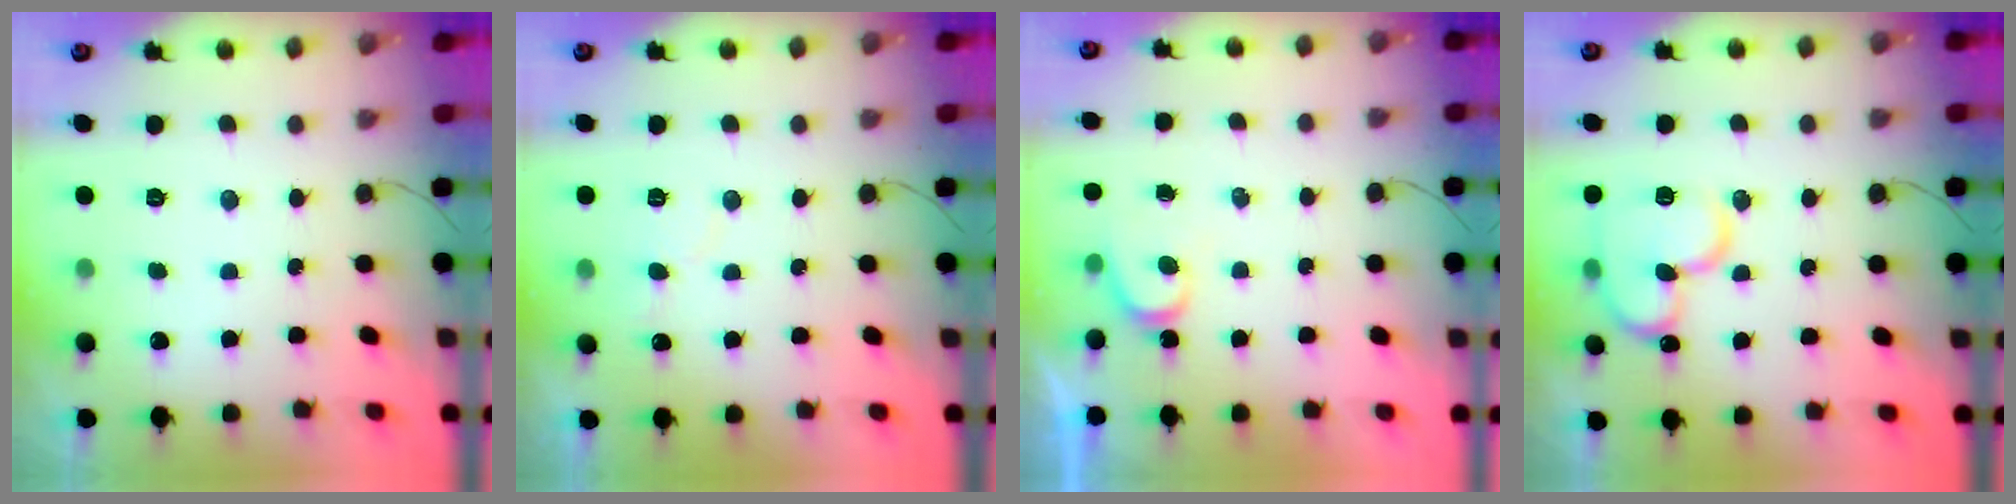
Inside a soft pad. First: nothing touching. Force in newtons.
{"total": 4.3, "press": 4.3, "slide": 0.4}
{"total": 3.4, "press": 3.4, "slide": 0.3}
{"total": 13.9, "press": 13.8, "slide": 2.0}